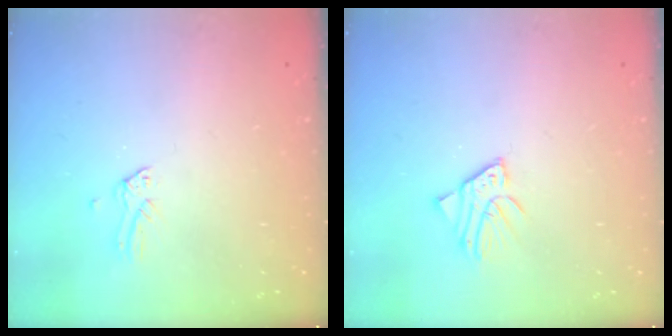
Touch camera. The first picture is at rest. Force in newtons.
{"total": 3.3, "press": 3.3, "slide": 0.4}